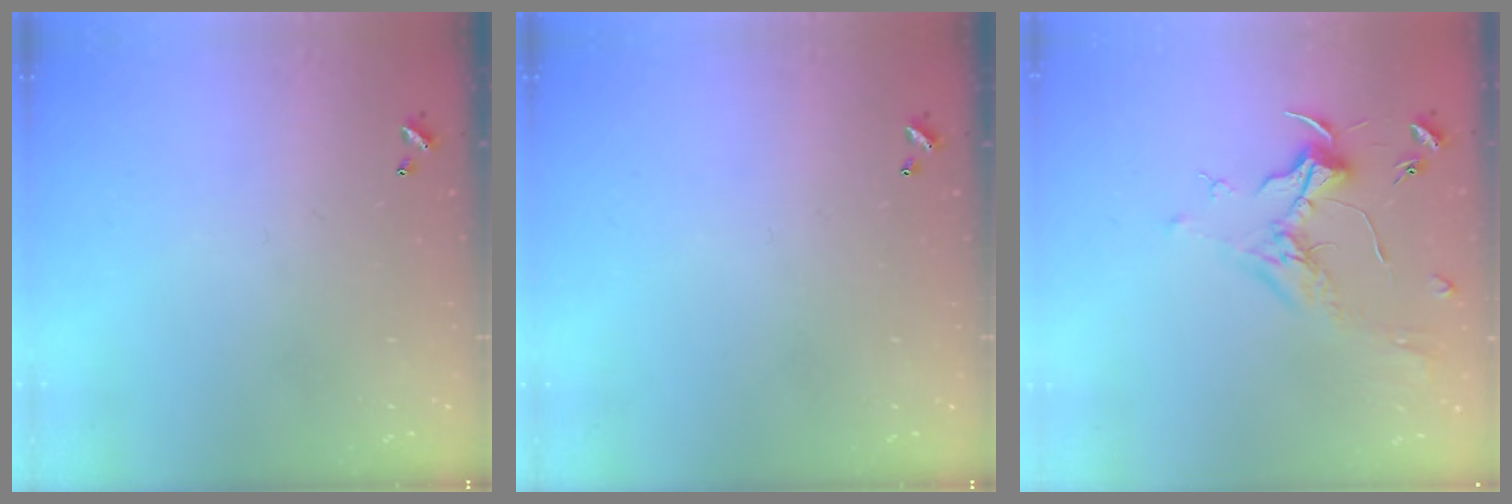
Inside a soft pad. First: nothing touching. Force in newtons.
{"total": 0.0}
{"total": 2.0, "press": 1.8, "slide": 0.7}